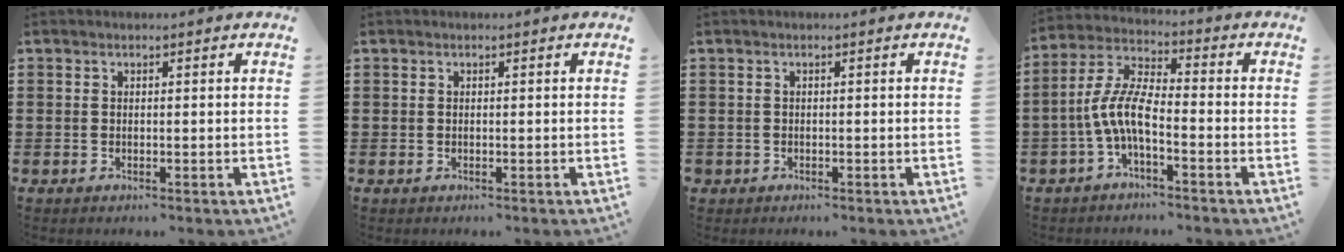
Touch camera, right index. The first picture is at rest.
{"total": 0.0}
{"total": 0.6, "force": [-0.4, 0.5, -0.1], "torque": [0.000, 0.004, -0.010]}
{"total": 7.6, "force": [-3.1, 2.2, 6.6], "torque": [-0.163, -0.013, -0.067]}